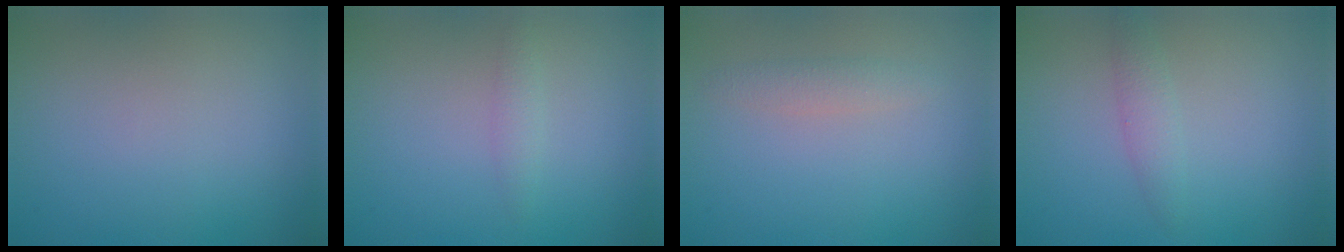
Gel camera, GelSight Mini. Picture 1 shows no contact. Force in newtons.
{"total": 1.0, "press": 1.0, "slide": 0.0}
{"total": 1.3, "press": 1.3, "slide": 0.0}
{"total": 1.5, "press": 1.5, "slide": 0.1}